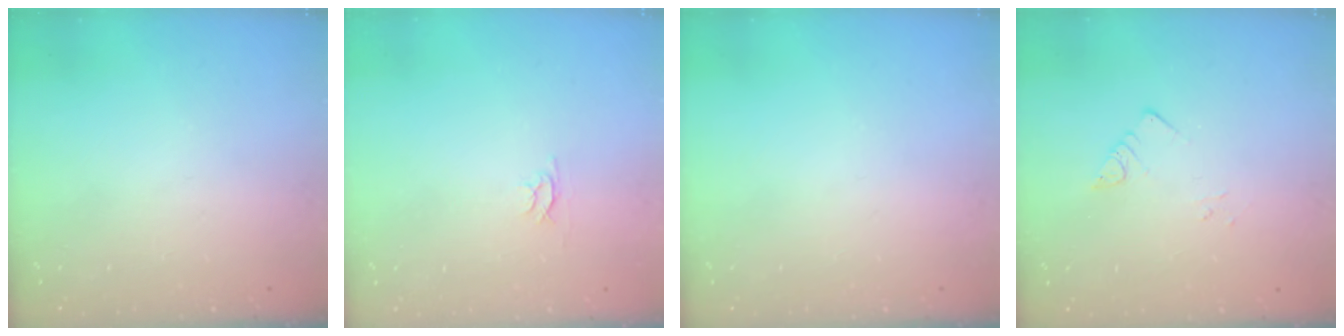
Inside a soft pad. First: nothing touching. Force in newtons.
{"total": 2.4, "press": 2.4, "slide": 0.3}
{"total": 0.0}
{"total": 2.8, "press": 2.8, "slide": 0.2}